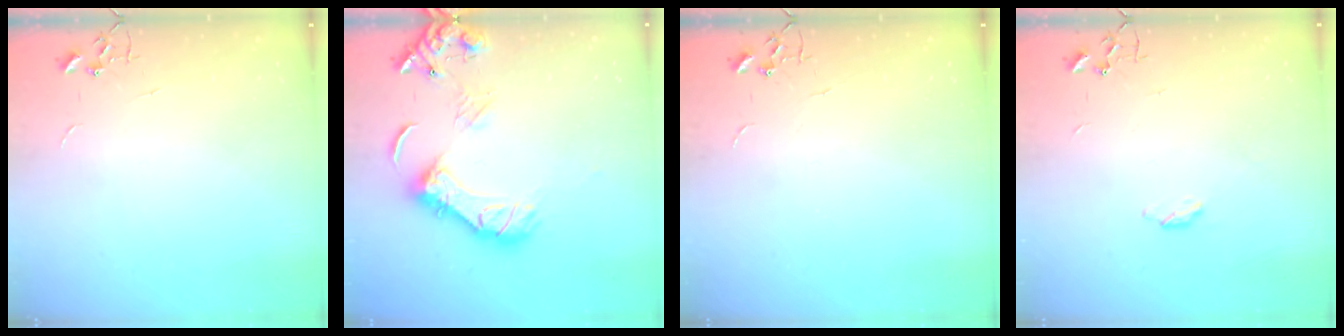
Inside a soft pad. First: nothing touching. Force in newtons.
{"total": 14.3, "press": 14.3, "slide": 1.6}
{"total": 0.0}
{"total": 2.8, "press": 2.8, "slide": 0.5}